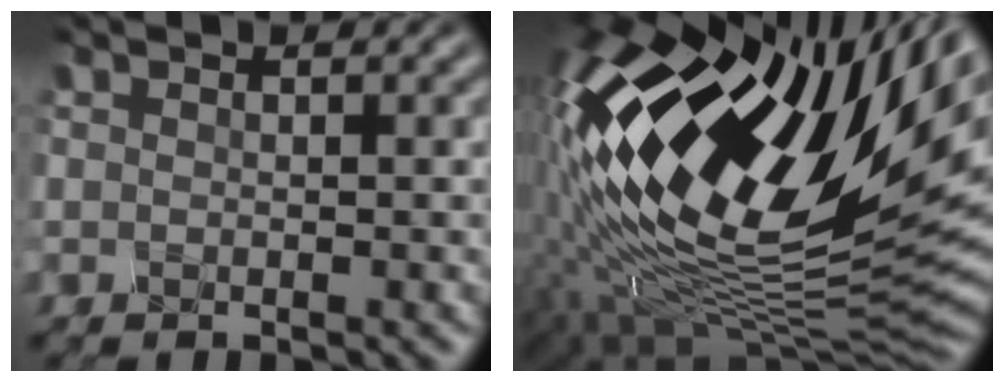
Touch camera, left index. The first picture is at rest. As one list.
[{"total": 18.1, "force": [2.9, 7.6, 16.1], "torque": [-0.298, 0.004, 0.059]}]